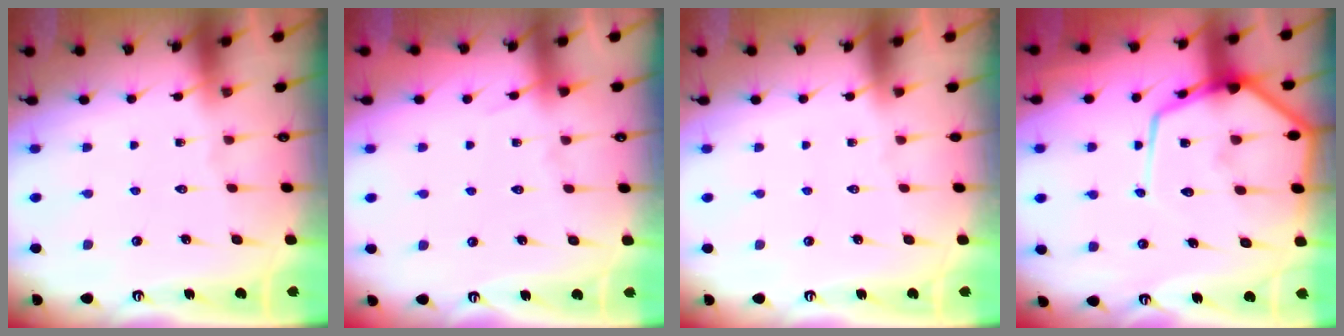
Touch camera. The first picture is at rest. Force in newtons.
{"total": 3.8, "press": 3.7, "slide": 0.5}
{"total": 0.0}
{"total": 16.5, "press": 16.5, "slide": 1.6}